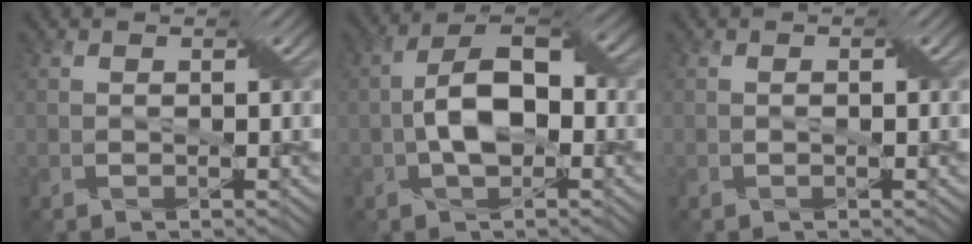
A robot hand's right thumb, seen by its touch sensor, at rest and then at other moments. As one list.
[{"total": 7.7, "force": [-0.8, 4.3, 6.4], "torque": [-0.117, 0.013, -0.018]}, {"total": 0.0}]